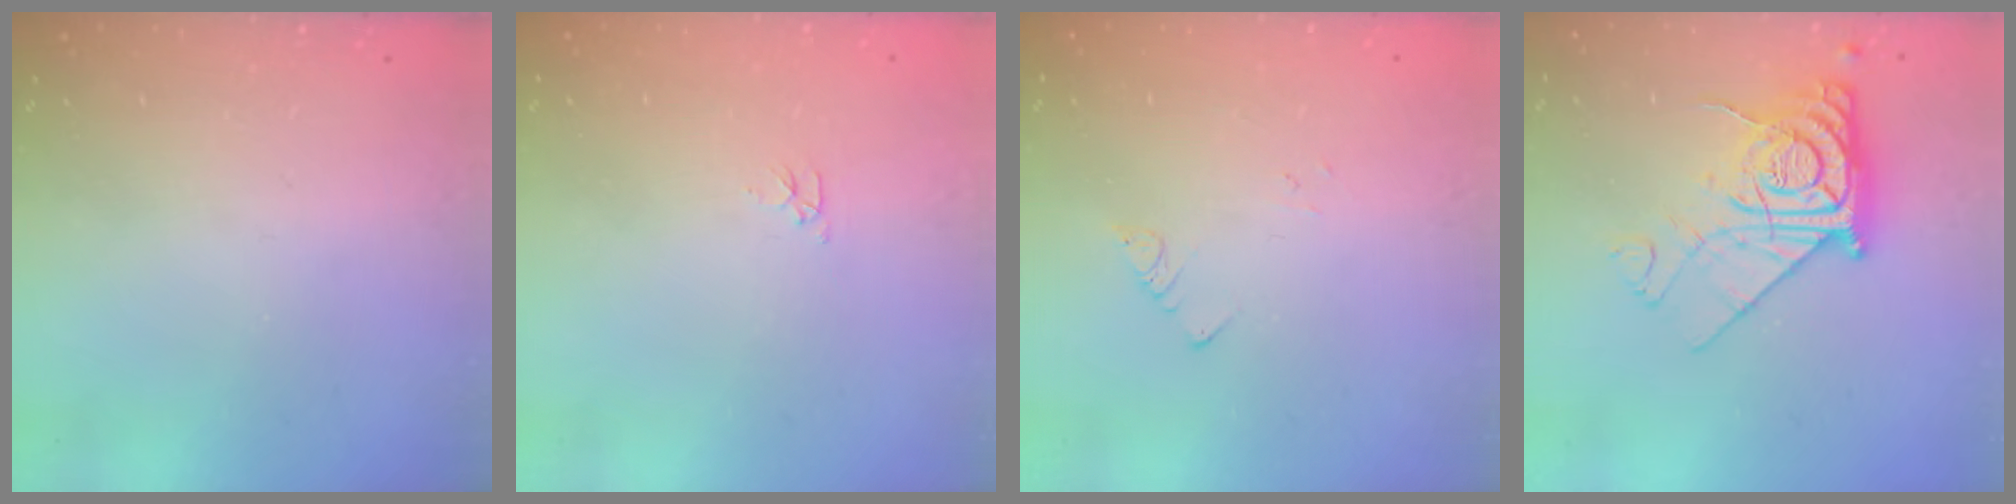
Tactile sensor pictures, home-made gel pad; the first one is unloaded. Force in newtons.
{"total": 2.8, "press": 2.7, "slide": 0.4}
{"total": 1.8, "press": 1.8, "slide": 0.2}
{"total": 13.8, "press": 13.7, "slide": 1.3}